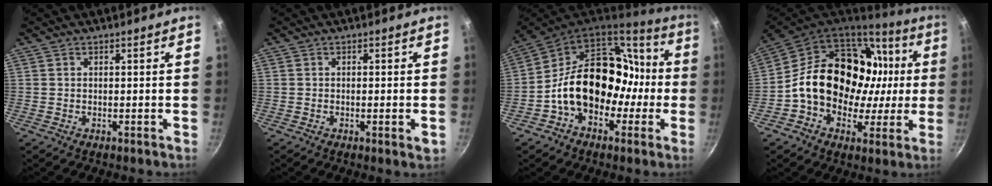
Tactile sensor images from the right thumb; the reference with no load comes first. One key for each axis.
{"total": 1.9, "fx": -0.5, "fy": 0.4, "fz": 1.7, "tx": -0.028, "ty": -0.002, "tz": -0.009}
{"total": 21.6, "fx": -2.9, "fy": 16.1, "fz": 14.1, "tx": -0.172, "ty": 0.073, "tz": -0.045}
{"total": 25.3, "fx": 2.9, "fy": 18.9, "fz": 16.5, "tx": -0.239, "ty": 0.040, "tz": 0.052}